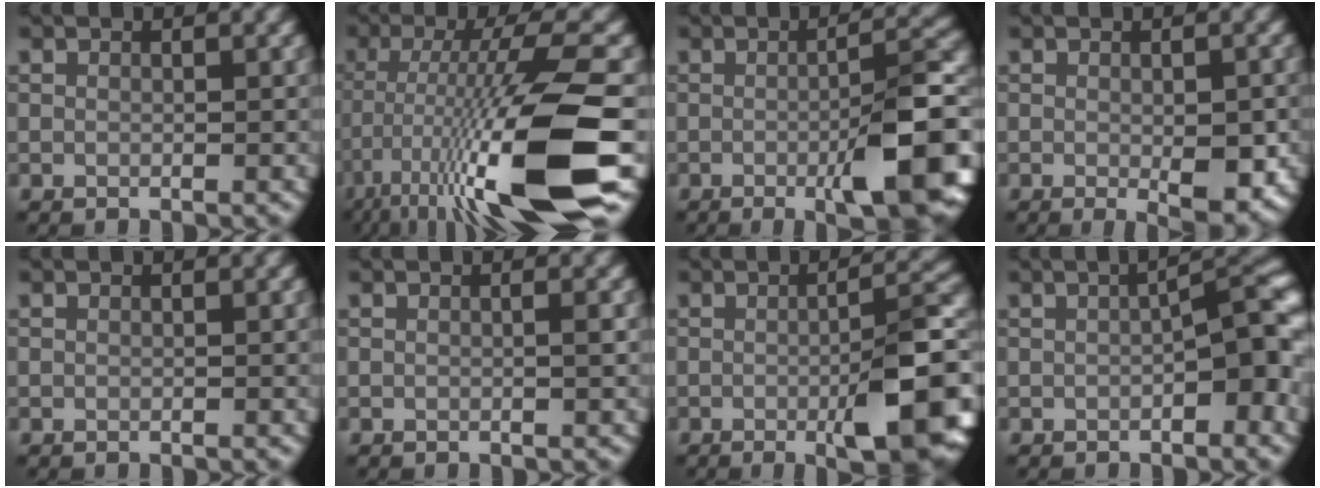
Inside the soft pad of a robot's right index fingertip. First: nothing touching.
{"total": 14.6, "force": [-6.4, 2.2, 12.9], "torque": [-0.229, -0.004, -0.103]}
{"total": 10.3, "force": [-3.0, 2.3, 9.6], "torque": [-0.125, 0.001, -0.044]}
{"total": 4.2, "force": [-0.9, 1.3, 3.9], "torque": [-0.055, -0.010, -0.008]}
{"total": 0.0}
{"total": 0.6, "force": [0.0, 0.0, 0.6], "torque": [-0.010, 0.001, -0.001]}
{"total": 9.9, "force": [-2.5, 2.1, 9.4], "torque": [-0.124, -0.002, -0.036]}
{"total": 5.1, "force": [-0.9, 1.4, 4.8], "torque": [-0.058, 0.016, -0.017]}